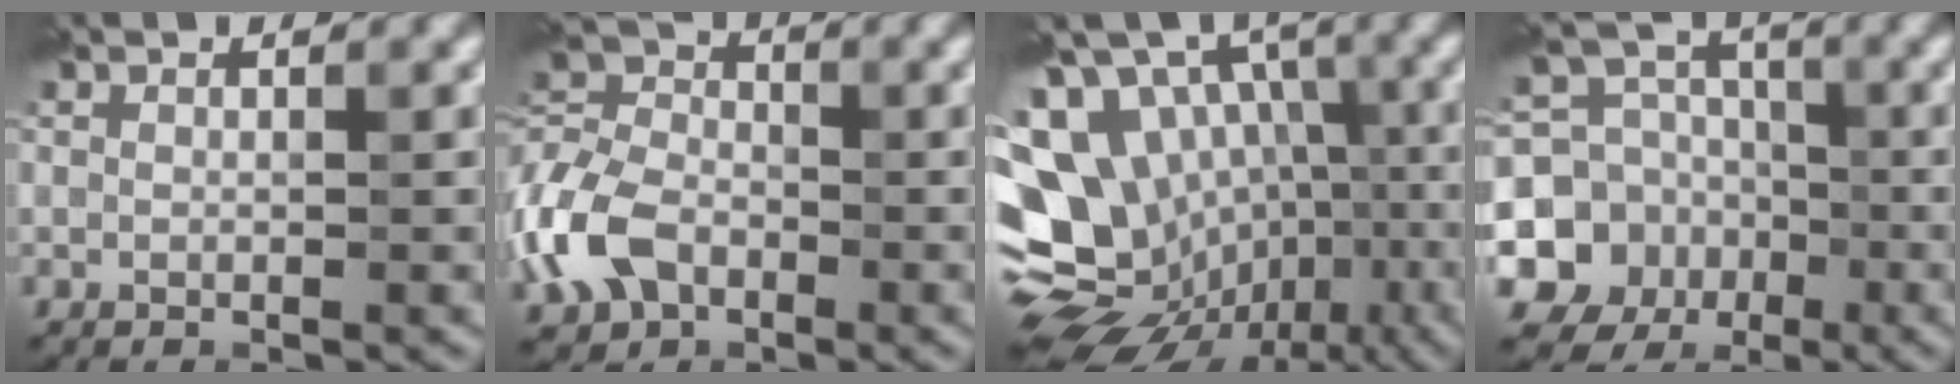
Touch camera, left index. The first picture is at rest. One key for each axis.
{"total": 7.0, "fx": -3.2, "fy": 4.9, "fz": 3.9, "tx": -0.089, "ty": 0.004, "tz": -0.079}
{"total": 17.2, "fx": -4.7, "fy": 13.8, "fz": 9.1, "tx": -0.179, "ty": 0.002, "tz": -0.052}
{"total": 10.1, "fx": -3.0, "fy": 9.3, "fz": 2.7, "tx": -0.056, "ty": -0.015, "tz": -0.074}